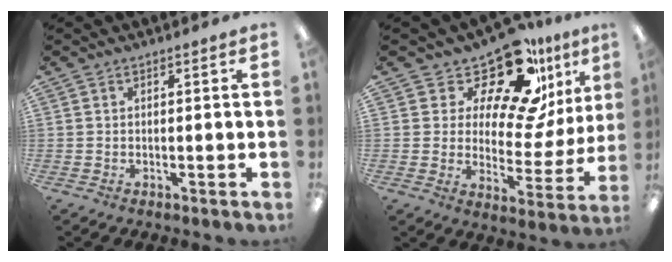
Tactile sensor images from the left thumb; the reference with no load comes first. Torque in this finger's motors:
{"motor_torque": [0.11, 0.54, 0.32, -0.31, 0.04]}